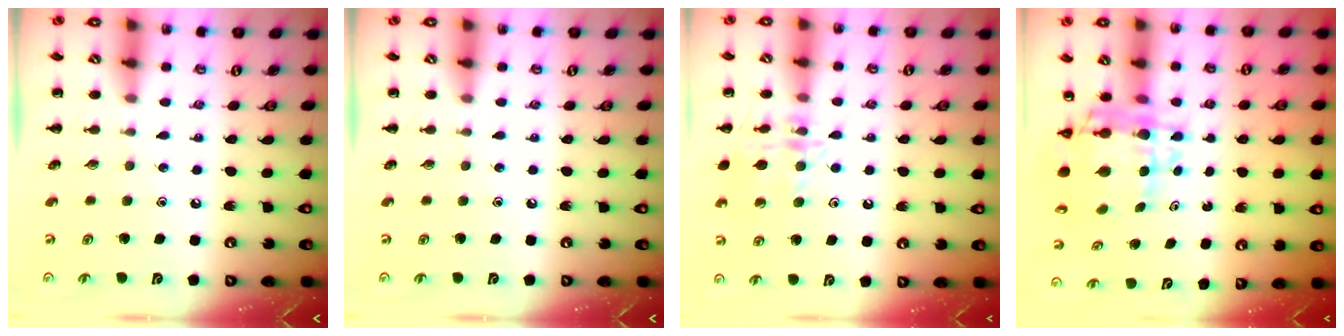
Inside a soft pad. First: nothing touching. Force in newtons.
{"total": 0.0}
{"total": 12.9, "press": 12.9, "slide": 0.8}
{"total": 9.2, "press": 8.7, "slide": 3.2}